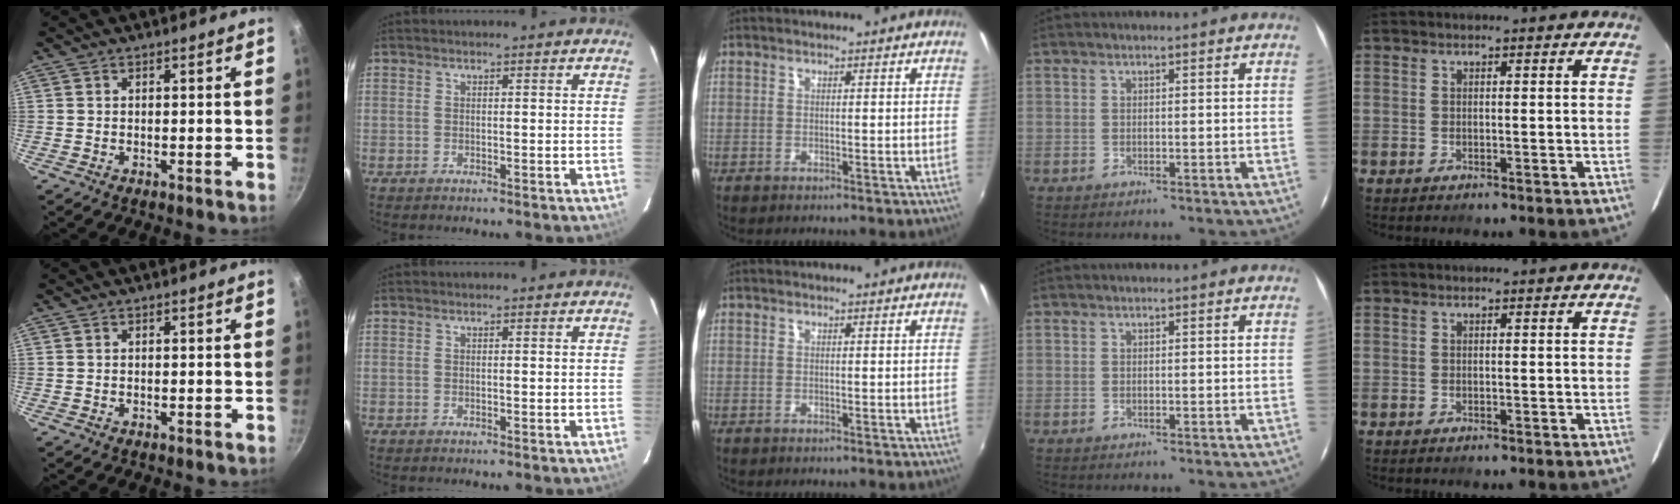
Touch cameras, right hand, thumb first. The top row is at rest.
{}